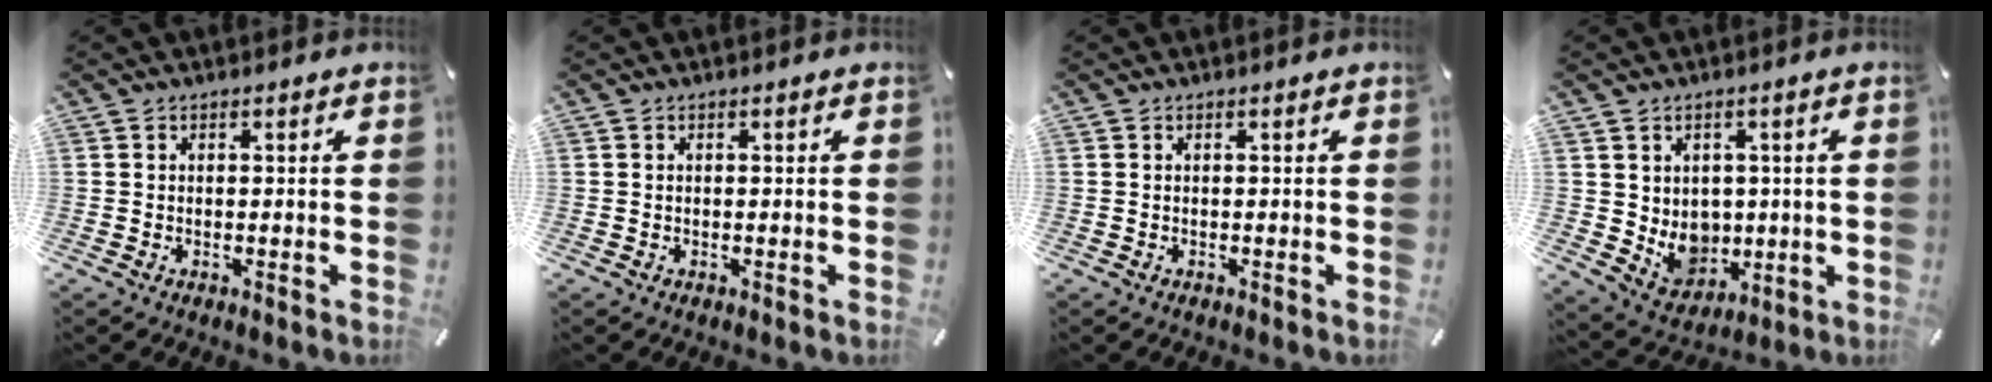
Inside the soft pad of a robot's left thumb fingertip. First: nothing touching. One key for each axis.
{"total": 0.0}
{"total": 0.0}
{"total": 7.1, "fx": 1.5, "fy": 6.7, "fz": 1.7, "tx": -0.035, "ty": -0.021, "tz": 0.037}